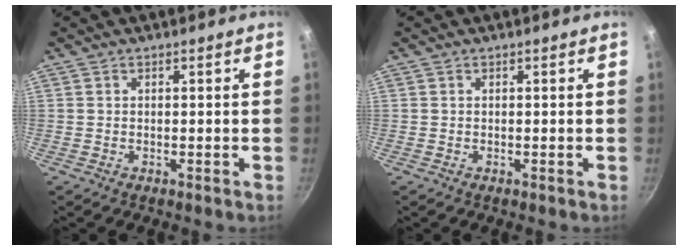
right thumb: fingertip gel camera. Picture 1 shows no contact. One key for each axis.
{"total": 0.0}